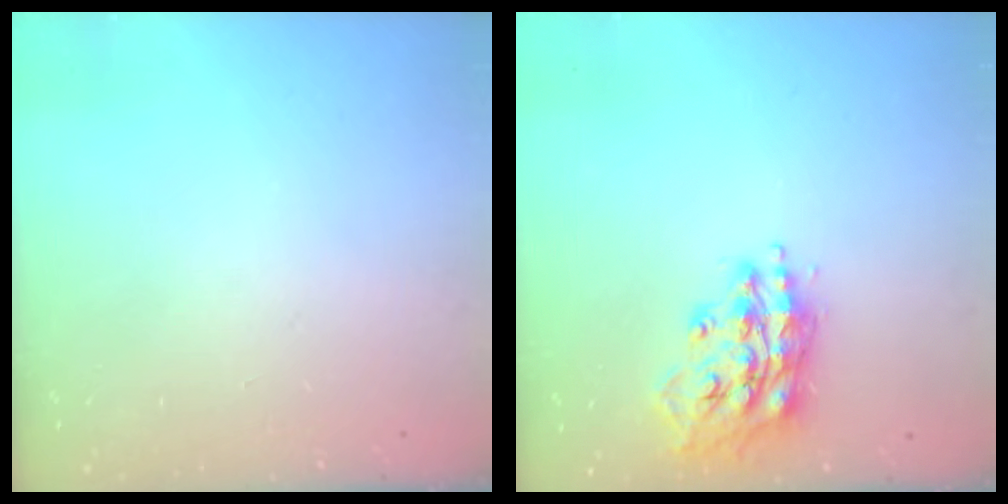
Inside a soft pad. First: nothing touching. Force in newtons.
{"total": 15.5, "press": 15.5, "slide": 1.4}